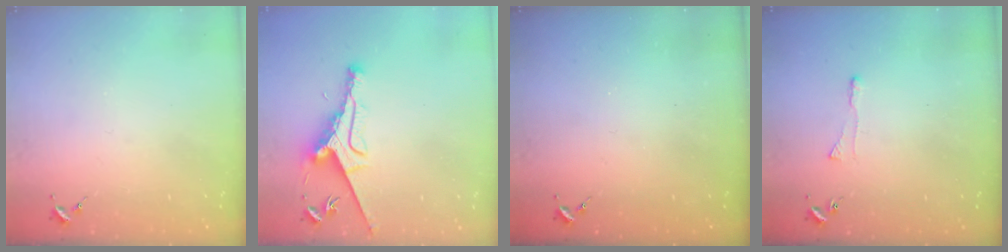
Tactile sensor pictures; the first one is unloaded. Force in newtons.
{"total": 9.7, "press": 9.6, "slide": 0.8}
{"total": 0.0}
{"total": 2.9, "press": 2.9, "slide": 0.6}